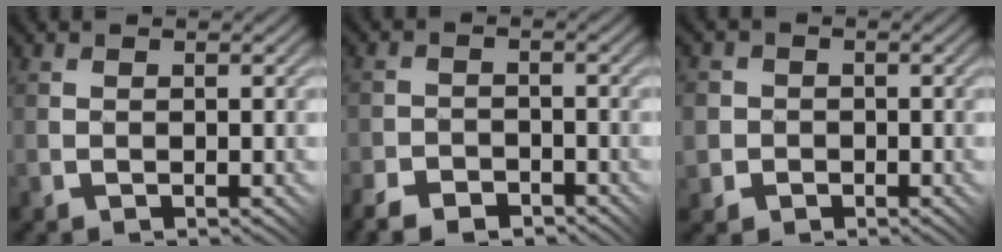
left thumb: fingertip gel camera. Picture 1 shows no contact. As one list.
[{"total": 4.4, "force": [-3.6, 1.9, 1.6], "torque": [-0.033, 0.000, -0.071]}, {"total": 4.8, "force": [-1.0, 4.7, 0.4], "torque": [-0.024, 0.006, -0.047]}]